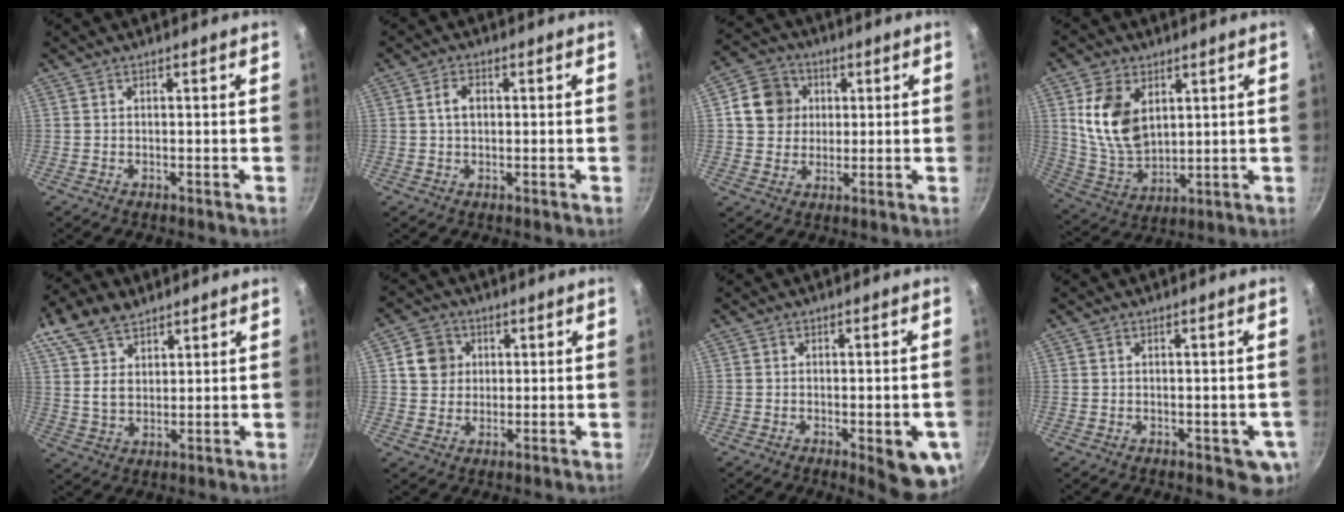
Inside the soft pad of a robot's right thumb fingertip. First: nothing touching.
{"total": 3.2, "force": [0.4, 2.1, 2.3], "torque": [-0.031, 0.008, 0.004]}
{"total": 9.1, "force": [1.9, 8.2, 3.5], "torque": [-0.030, 0.013, 0.025]}
{"total": 13.3, "force": [3.9, 8.8, 9.2], "torque": [-0.155, -0.026, 0.087]}
{"total": 12.1, "force": [7.5, 7.2, 6.1], "torque": [-0.100, -0.018, 0.138]}
{"total": 6.4, "force": [1.6, 5.8, 2.2], "torque": [-0.007, 0.007, 0.022]}
{"total": 9.5, "force": [-3.0, 3.1, 8.5], "torque": [-0.076, 0.005, -0.033]}
{"total": 4.8, "force": [-1.1, 2.7, 3.8], "torque": [-0.029, -0.001, -0.012]}